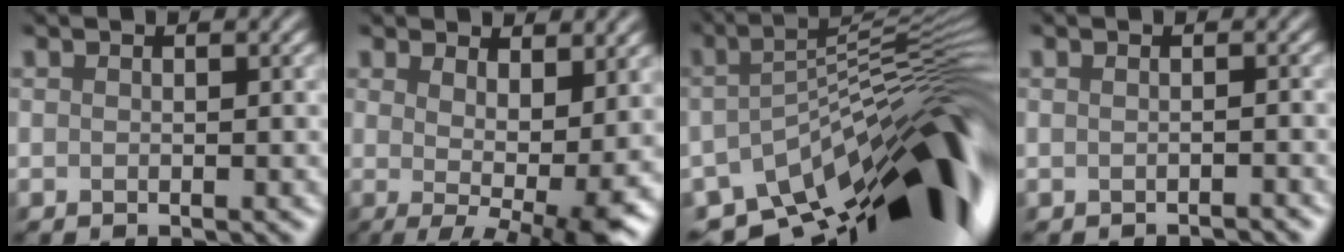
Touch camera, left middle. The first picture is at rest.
{"total": 6.9, "force": [0.9, 2.4, 6.4], "torque": [-0.085, -0.011, 0.017]}
{"total": 14.6, "force": [-7.1, 5.7, 11.4], "torque": [-0.165, 0.002, -0.115]}
{"total": 1.2, "force": [-1.2, 0.0, 0.1], "torque": [0.003, -0.001, -0.020]}